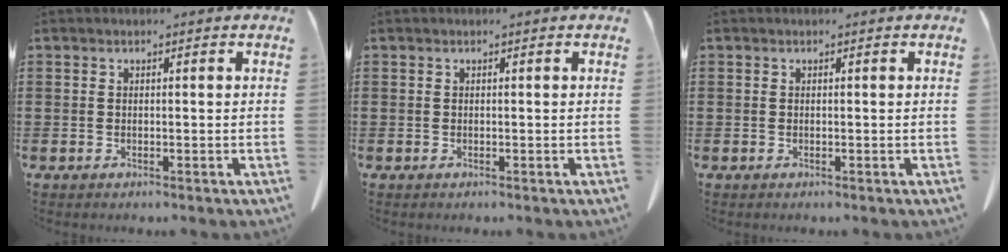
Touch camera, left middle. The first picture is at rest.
{"total": 0.0}
{"total": 0.0}